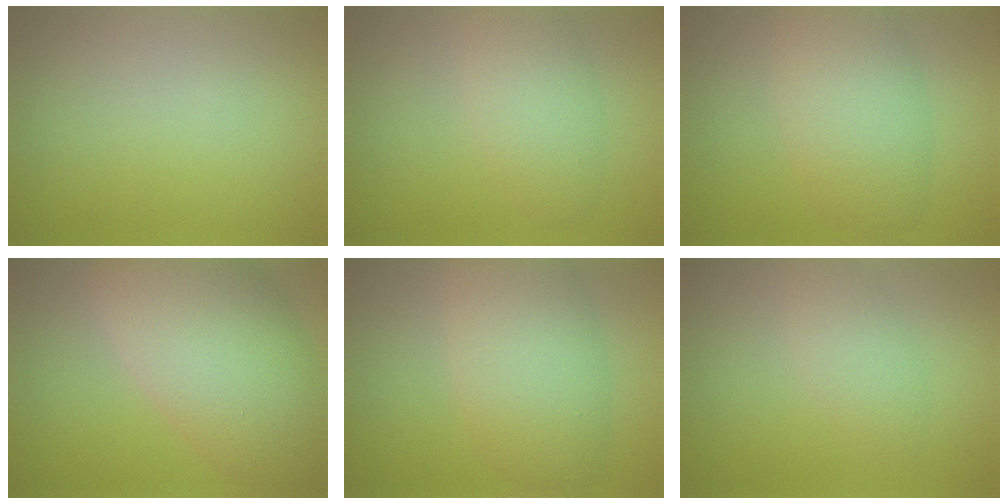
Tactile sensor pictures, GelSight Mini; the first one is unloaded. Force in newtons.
{"total": 3.7, "press": 3.7, "slide": 0.2}
{"total": 6.1, "press": 6.1, "slide": 0.3}
{"total": 11.8, "press": 11.8, "slide": 0.5}
{"total": 7.3, "press": 7.3, "slide": 0.5}
{"total": 2.4, "press": 2.4, "slide": 0.1}